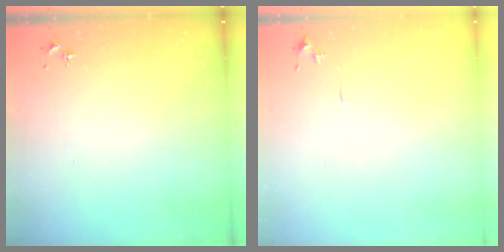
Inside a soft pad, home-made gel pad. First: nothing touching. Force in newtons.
{"total": 5.7, "press": 5.6, "slide": 0.6}